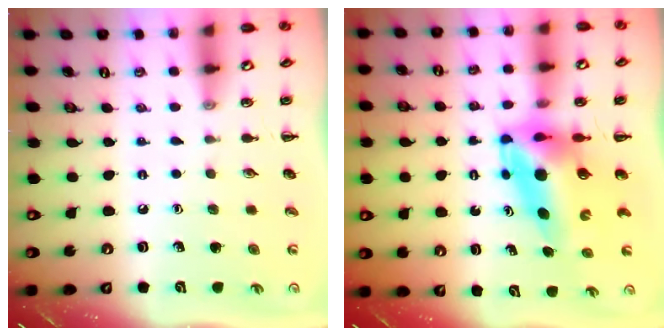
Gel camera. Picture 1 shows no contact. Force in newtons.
{"total": 8.9, "press": 8.5, "slide": 2.5}